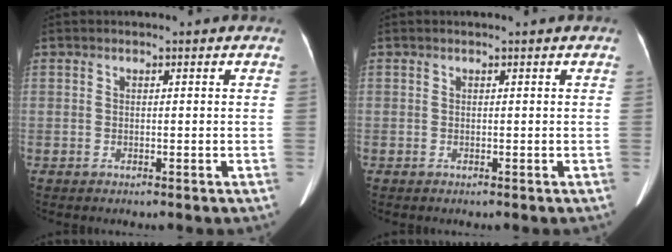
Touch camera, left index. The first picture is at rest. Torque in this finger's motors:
{"motor_torque": [-0.78, 0.48, -0.95, -0.13]}